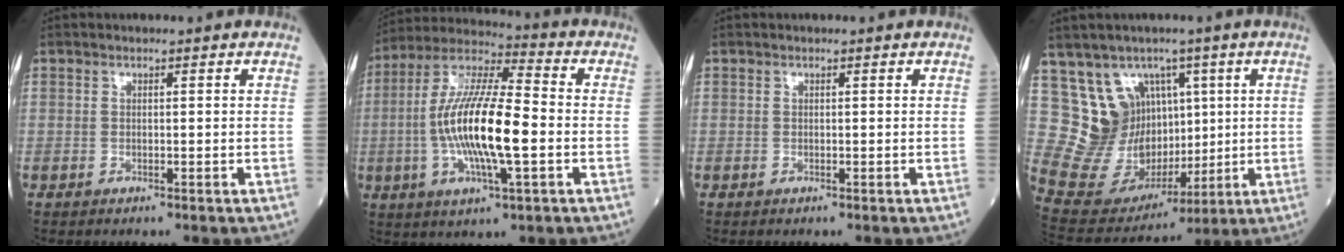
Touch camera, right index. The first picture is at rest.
{"total": 16.2, "force": [-2.3, 2.7, 15.8], "torque": [-0.313, 0.000, -0.042]}
{"total": 0.0}
{"total": 12.2, "force": [4.5, 9.7, 5.8], "torque": [-0.123, 0.039, 0.113]}